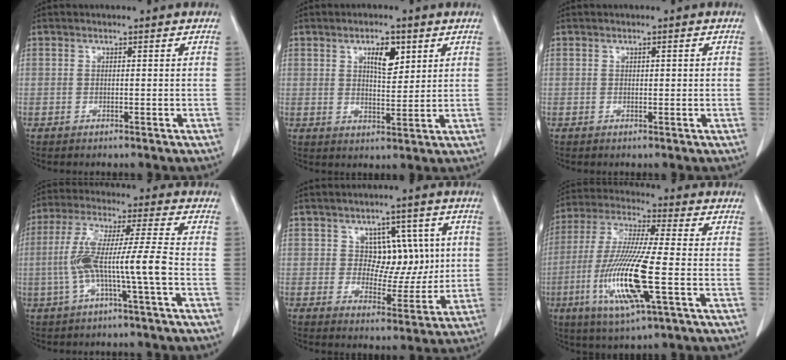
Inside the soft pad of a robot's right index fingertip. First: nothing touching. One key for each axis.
{"total": 5.1, "fx": 2.5, "fy": 2.0, "fz": 4.1, "tx": -0.069, "ty": 0.000, "tz": 0.043}
{"total": 0.6, "fx": 0.1, "fy": 0.2, "fz": 0.6, "tx": -0.008, "ty": 0.001, "tz": 0.004}
{"total": 10.2, "fx": -2.3, "fy": -0.5, "fz": 9.9, "tx": -0.204, "ty": 0.020, "tz": -0.043}
{"total": 7.4, "fx": 1.7, "fy": 5.1, "fz": 5.1, "tx": -0.058, "ty": 0.014, "tz": 0.034}
{"total": 15.4, "fx": -4.0, "fy": 1.1, "fz": 14.8, "tx": -0.308, "ty": -0.018, "tz": -0.075}